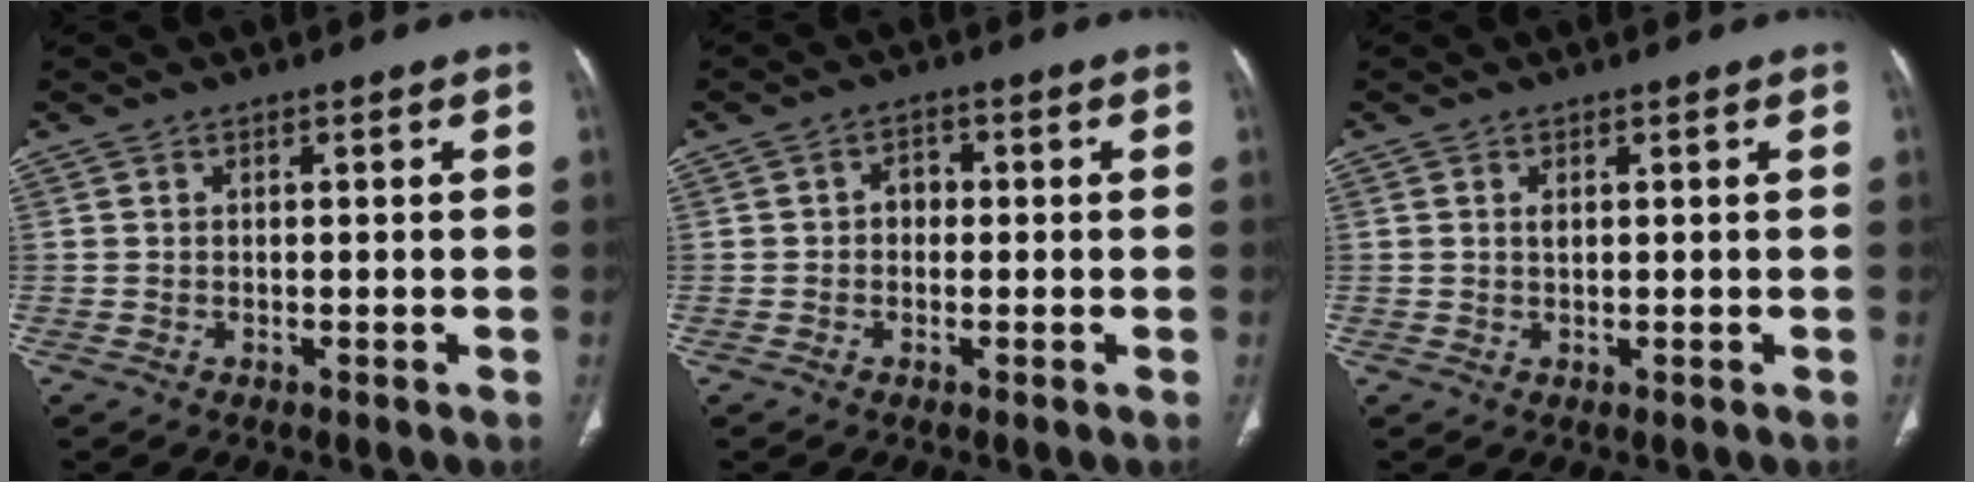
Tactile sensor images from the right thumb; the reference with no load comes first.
{"total": 2.5, "force": [-0.2, 2.0, 1.4], "torque": [-0.006, 0.013, -0.009]}
{"total": 1.0, "force": [0.3, 0.5, 0.8], "torque": [-0.016, 0.003, 0.008]}